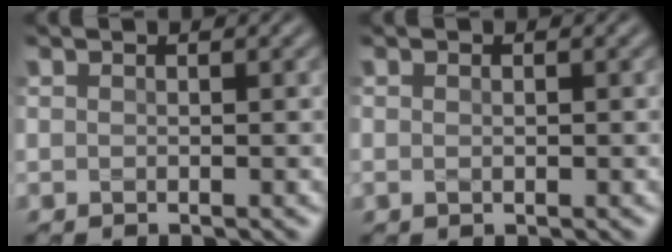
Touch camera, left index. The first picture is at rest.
{"total": 0.7, "force": [-0.1, 0.2, 0.7], "torque": [-0.015, 0.004, -0.001]}